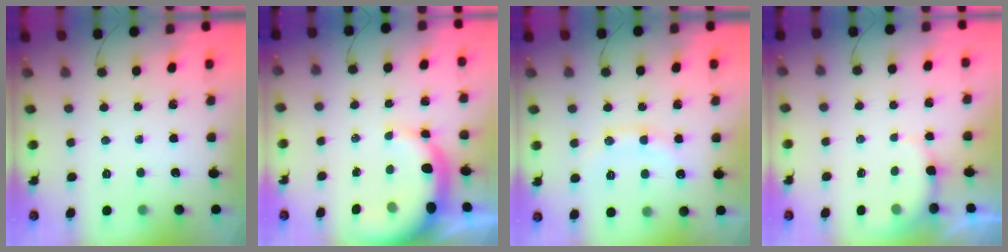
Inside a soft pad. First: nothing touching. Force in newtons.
{"total": 8.5, "press": 8.3, "slide": 1.7}
{"total": 12.1, "press": 12.1, "slide": 0.9}
{"total": 2.8, "press": 2.7, "slide": 0.7}